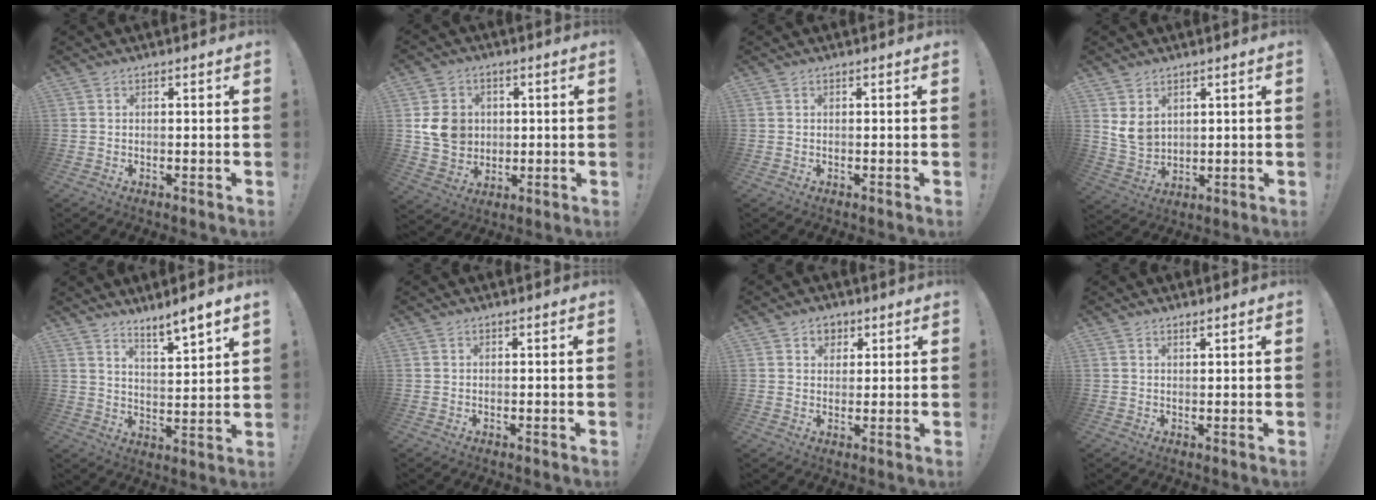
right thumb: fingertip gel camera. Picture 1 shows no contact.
{"total": 9.3, "force": [1.4, 8.3, 4.1], "torque": [-0.067, 0.000, 0.033]}
{"total": 0.0}
{"total": 6.4, "force": [3.2, 4.5, 3.3], "torque": [-0.061, -0.013, 0.064]}
{"total": 6.3, "force": [5.5, -0.5, 3.2], "torque": [-0.053, -0.047, 0.092]}
{"total": 0.0}
{"total": 4.3, "force": [2.0, 3.5, 1.3], "torque": [-0.005, -0.007, 0.034]}
{"total": 1.1, "force": [1.0, 0.1, 0.5], "torque": [-0.010, -0.001, 0.018]}